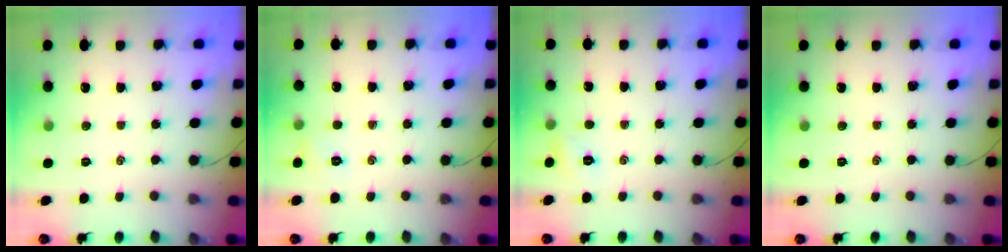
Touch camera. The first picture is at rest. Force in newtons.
{"total": 3.8, "press": 3.6, "slide": 1.2}
{"total": 3.8, "press": 3.8, "slide": 0.2}
{"total": 0.0}